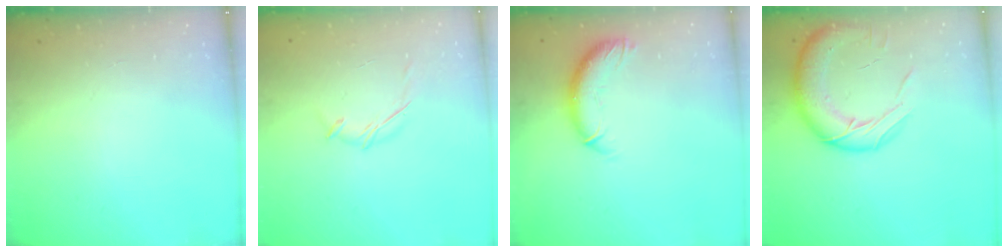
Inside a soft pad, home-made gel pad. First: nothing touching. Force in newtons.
{"total": 4.7, "press": 4.5, "slide": 1.1}
{"total": 10.3, "press": 10.2, "slide": 1.4}
{"total": 16.1, "press": 15.8, "slide": 3.0}